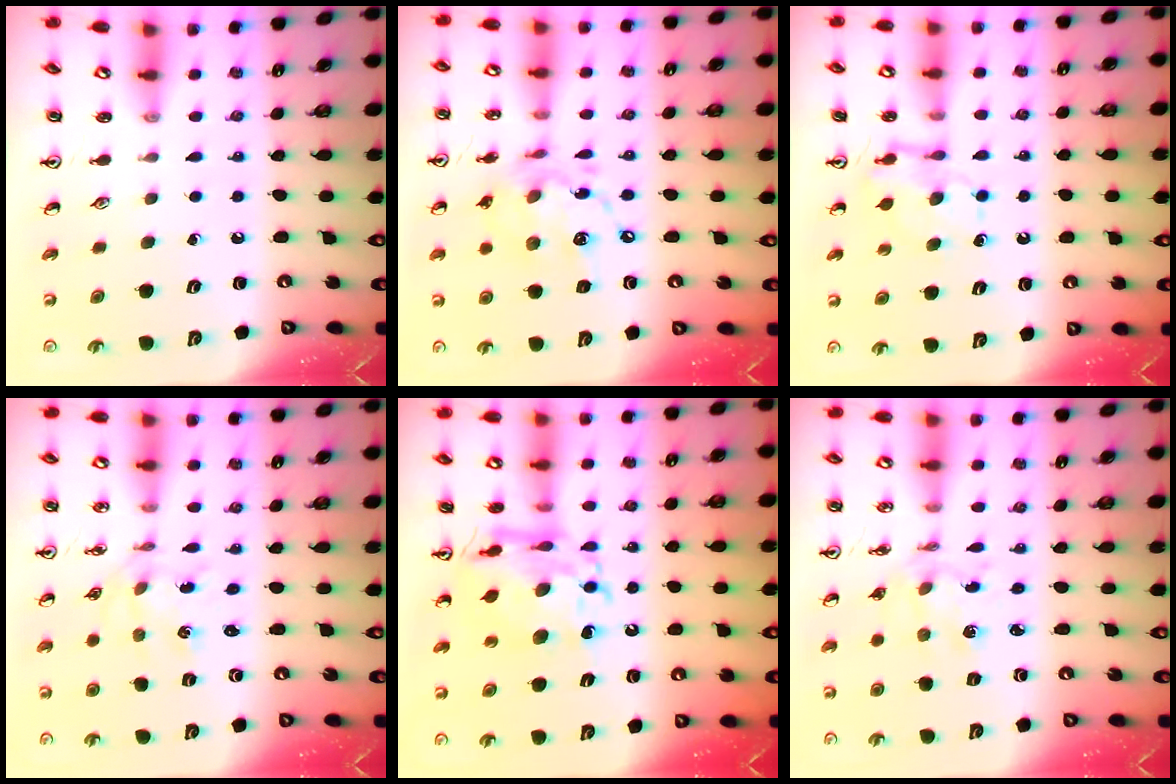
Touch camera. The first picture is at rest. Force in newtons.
{"total": 12.8, "press": 12.8, "slide": 0.9}
{"total": 6.4, "press": 6.4, "slide": 0.3}
{"total": 1.2, "press": 1.2, "slide": 0.2}
{"total": 12.8, "press": 12.7, "slide": 1.3}
{"total": 2.2, "press": 2.2, "slide": 0.4}